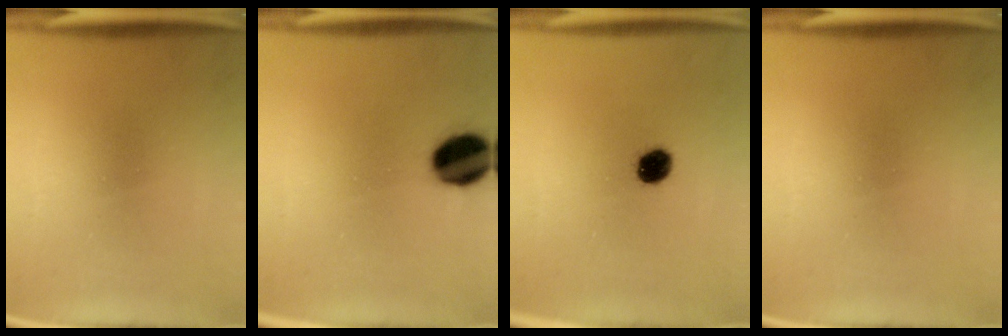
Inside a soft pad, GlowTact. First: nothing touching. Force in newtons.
{"total": 12.2}
{"total": 5.0}
{"total": 0.0}